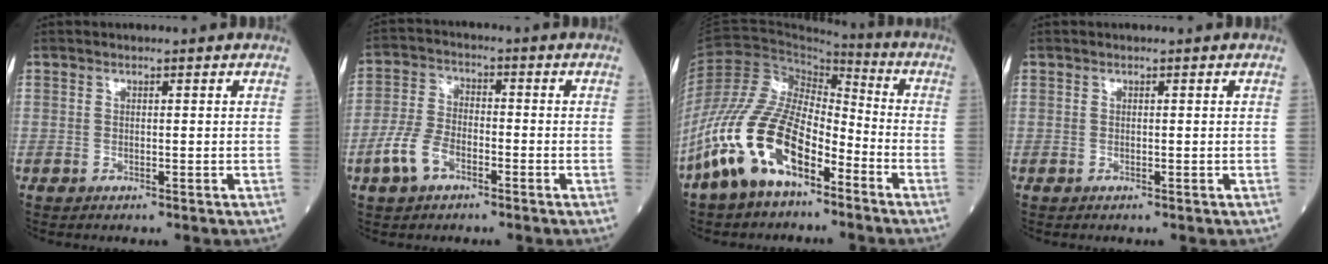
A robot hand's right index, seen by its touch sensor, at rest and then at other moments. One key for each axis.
{"total": 6.6, "fx": -3.3, "fy": 3.7, "fz": 4.4, "tx": -0.104, "ty": 0.008, "tz": -0.068}
{"total": 15.7, "fx": -9.0, "fy": 6.8, "fz": 10.9, "tx": -0.239, "ty": 0.010, "tz": -0.173}
{"total": 0.0}